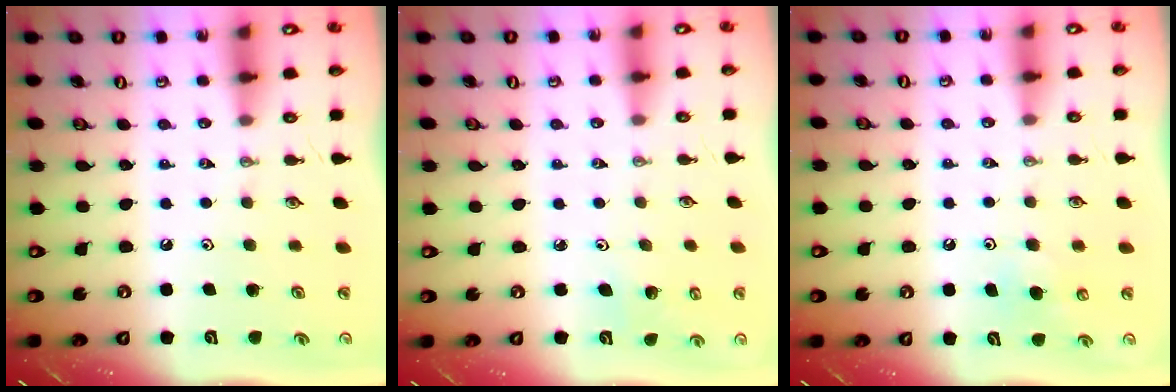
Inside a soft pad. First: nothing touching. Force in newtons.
{"total": 3.7, "press": 3.7, "slide": 0.4}
{"total": 5.8, "press": 5.7, "slide": 1.0}